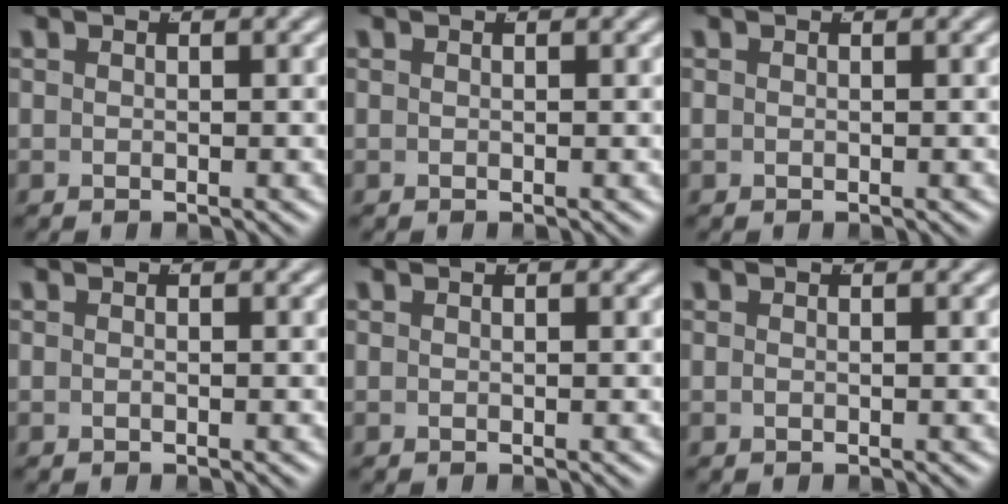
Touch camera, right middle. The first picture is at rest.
{"total": 0.0}
{"total": 0.5, "force": [-0.1, 0.4, 0.3], "torque": [-0.008, -0.001, 0.001]}
{"total": 0.0}
{"total": 0.0}
{"total": 0.6, "force": [-0.2, -0.5, -0.1], "torque": [-0.003, -0.008, 0.001]}